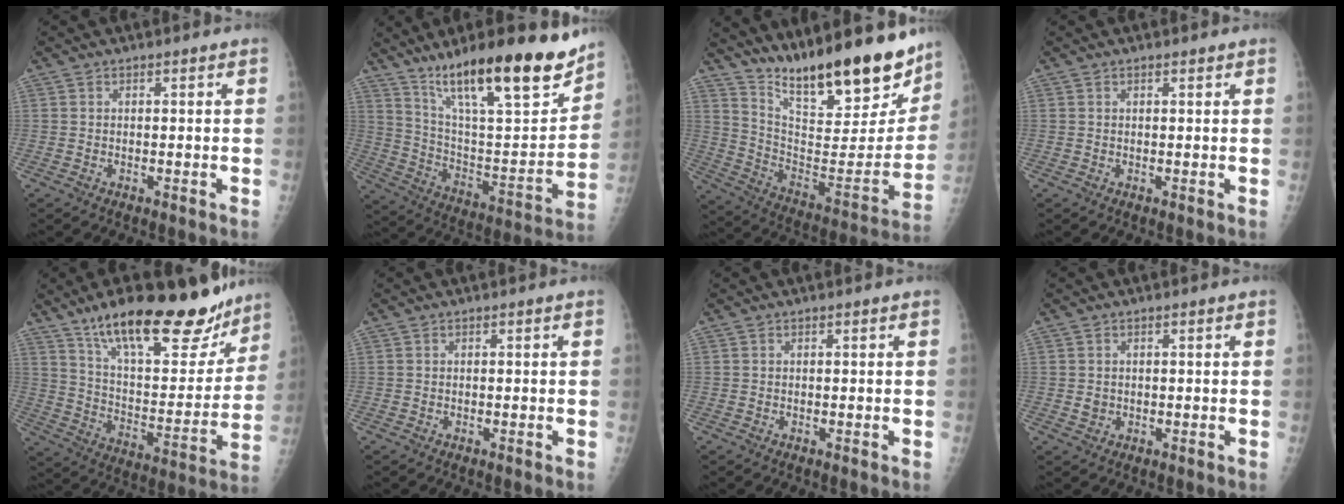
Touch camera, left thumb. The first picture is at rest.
{"total": 25.2, "force": [17.7, 5.5, 17.1], "torque": [-0.243, -0.079, 0.297]}
{"total": 28.6, "force": [22.1, 7.6, 16.5], "torque": [-0.224, -0.111, 0.334]}
{"total": 0.6, "force": [0.5, 0.2, 0.3], "torque": [-0.007, -0.003, 0.008]}
{"total": 27.1, "force": [19.3, 9.5, 16.6], "torque": [-0.206, -0.078, 0.302]}
{"total": 0.0}
{"total": 0.0}
{"total": 1.3, "force": [0.2, 1.2, 0.5], "torque": [-0.007, -0.001, 0.007]}